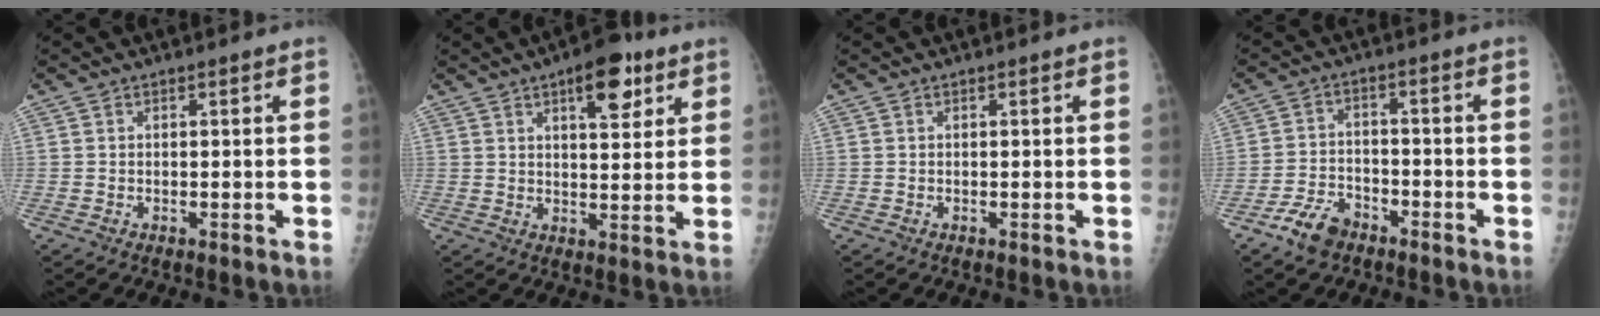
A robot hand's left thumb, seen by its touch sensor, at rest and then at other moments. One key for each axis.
{"total": 9.3, "fx": 4.9, "fy": 3.9, "fz": 6.9, "tx": -0.074, "ty": -0.019, "tz": 0.067}
{"total": 0.0}
{"total": 6.4, "fx": -4.5, "fy": 3.6, "fz": 2.7, "tx": -0.048, "ty": 0.024, "tz": -0.084}